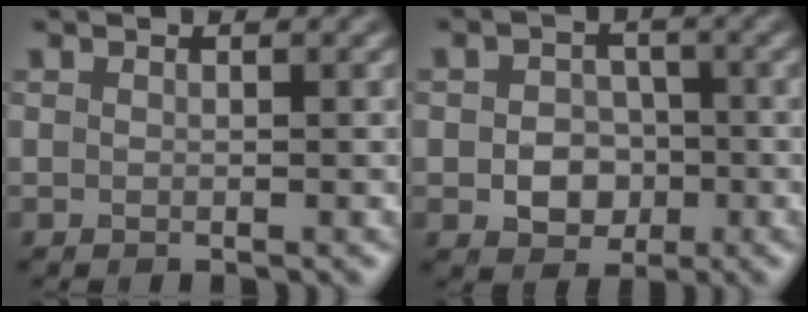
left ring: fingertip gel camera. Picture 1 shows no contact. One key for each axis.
{"total": 3.8, "fx": -1.0, "fy": 3.1, "fz": 2.1, "tx": -0.026, "ty": -0.004, "tz": -0.018}